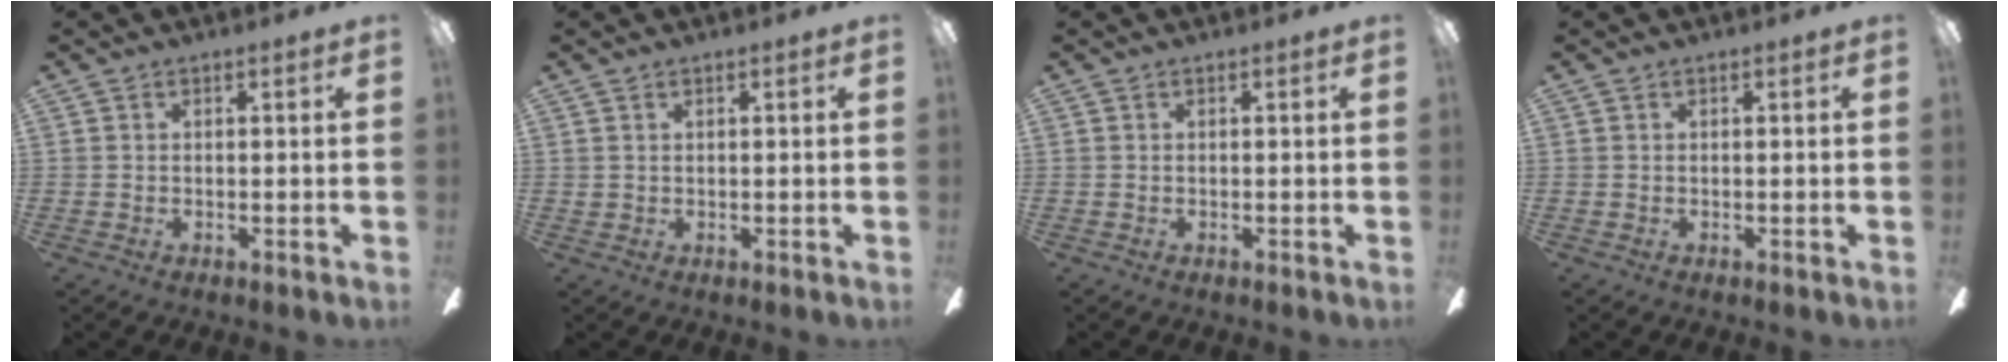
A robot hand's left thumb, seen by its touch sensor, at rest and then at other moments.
{"total": 0.9, "force": [0.7, 0.5, 0.1], "torque": [-0.003, 0.001, 0.014]}
{"total": 0.0}
{"total": 0.0}